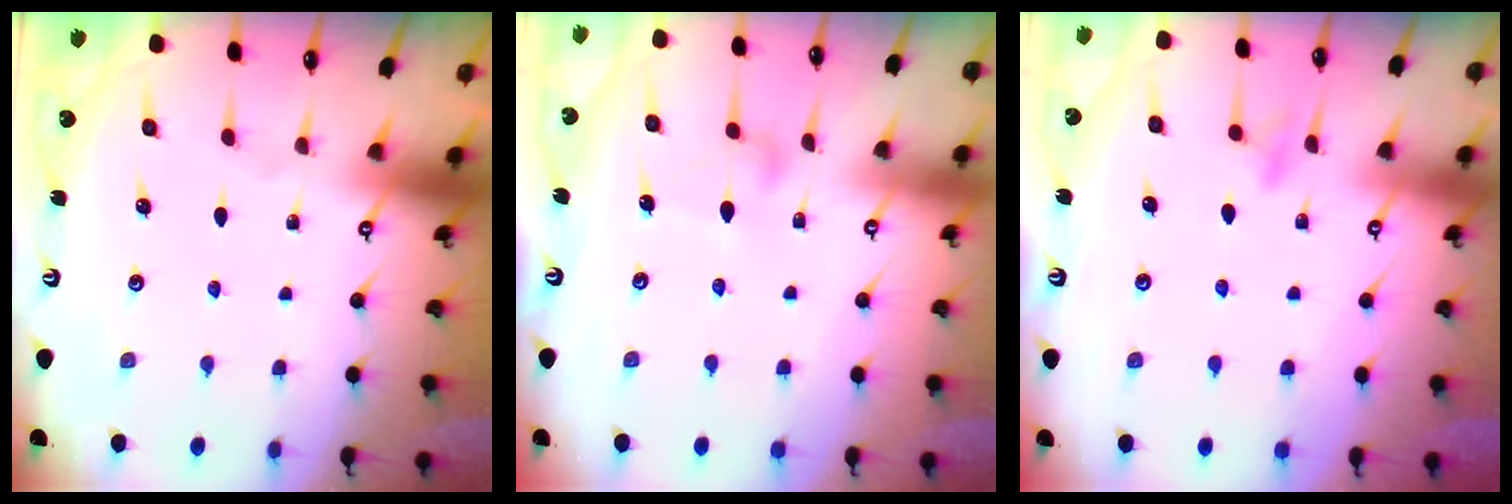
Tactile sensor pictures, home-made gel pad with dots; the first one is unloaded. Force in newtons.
{"total": 9.1, "press": 9.1, "slide": 0.4}
{"total": 6.9, "press": 6.9, "slide": 0.5}